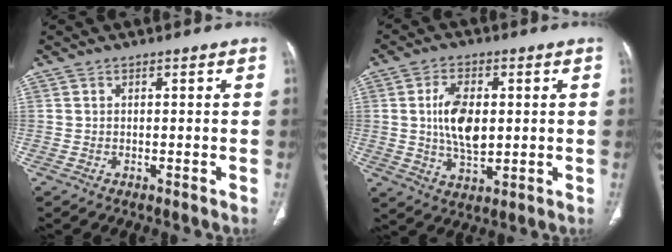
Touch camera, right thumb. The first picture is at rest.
{"total": 9.7, "force": [1.0, 5.3, 8.1], "torque": [-0.144, -0.007, 0.024]}